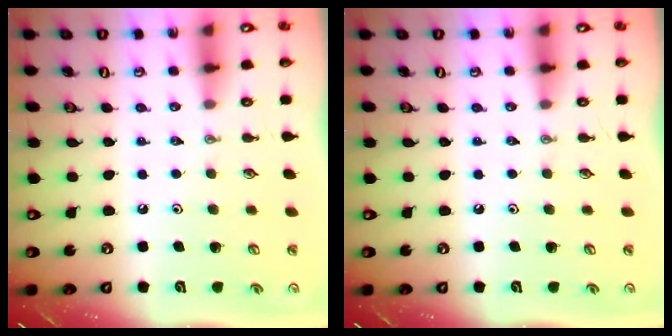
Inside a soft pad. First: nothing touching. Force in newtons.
{"total": 0.0}